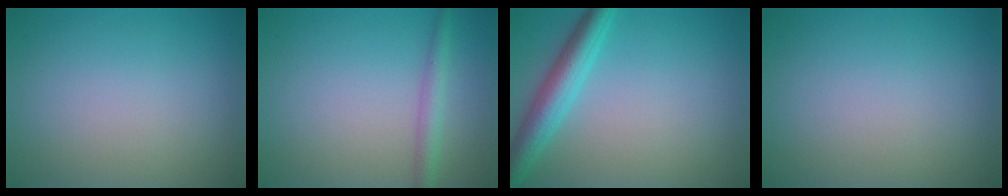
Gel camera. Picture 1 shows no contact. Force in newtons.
{"total": 2.0, "press": 2.0, "slide": 0.0}
{"total": 4.3, "press": 4.3, "slide": 0.2}
{"total": 0.0}